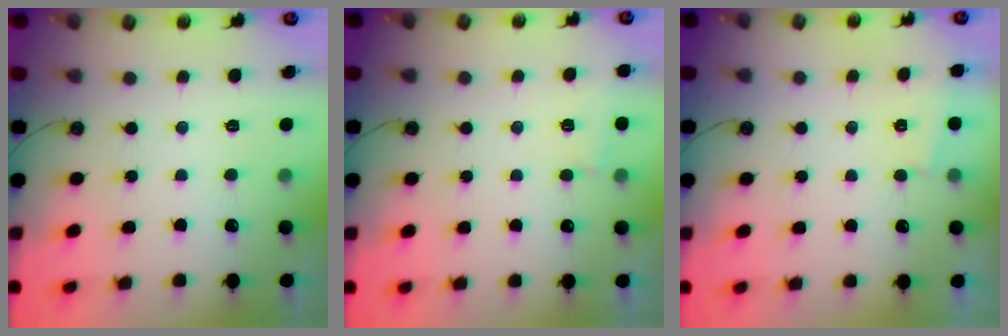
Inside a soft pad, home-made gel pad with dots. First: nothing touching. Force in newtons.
{"total": 3.0, "press": 2.8, "slide": 0.9}
{"total": 1.1, "press": 1.1, "slide": 0.1}